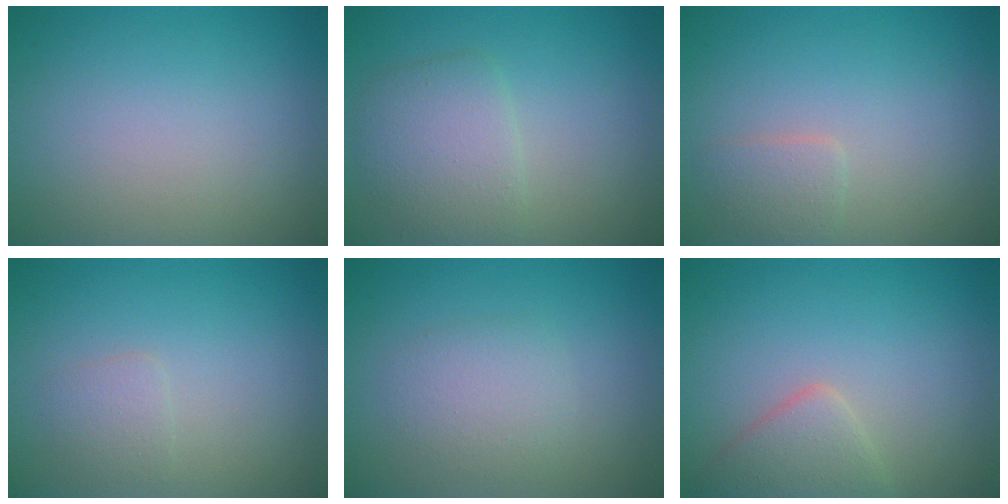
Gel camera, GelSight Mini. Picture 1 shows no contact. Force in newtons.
{"total": 3.7, "press": 3.6, "slide": 0.1}
{"total": 1.6, "press": 1.5, "slide": 0.2}
{"total": 1.3, "press": 1.3, "slide": 0.0}
{"total": 2.4, "press": 2.4, "slide": 0.2}
{"total": 2.8, "press": 2.8, "slide": 0.2}